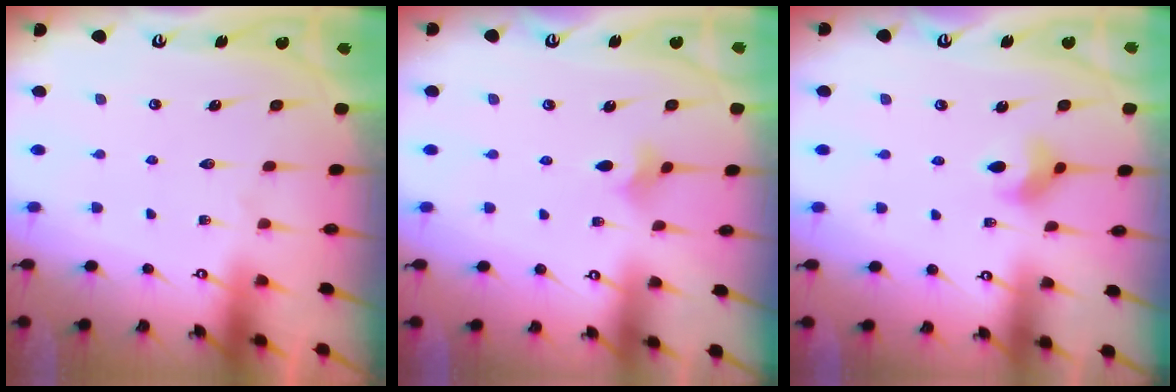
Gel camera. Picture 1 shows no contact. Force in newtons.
{"total": 2.5, "press": 2.5, "slide": 0.5}
{"total": 3.8, "press": 3.8, "slide": 0.5}